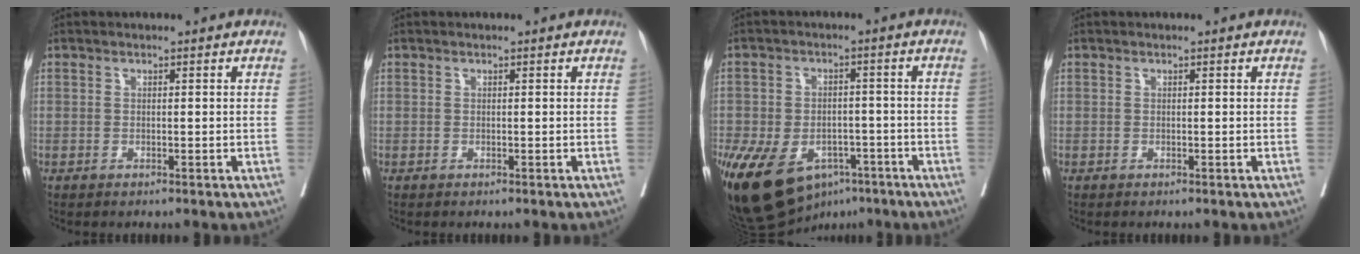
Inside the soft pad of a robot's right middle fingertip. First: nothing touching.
{"total": 0.0}
{"total": 18.5, "force": [-10.0, 11.4, 10.6], "torque": [-0.242, -0.011, -0.152]}
{"total": 0.0}